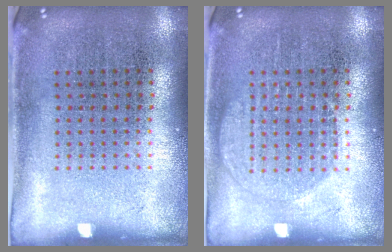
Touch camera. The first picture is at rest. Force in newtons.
{"total": 1.9, "press": 1.8, "slide": 0.4}